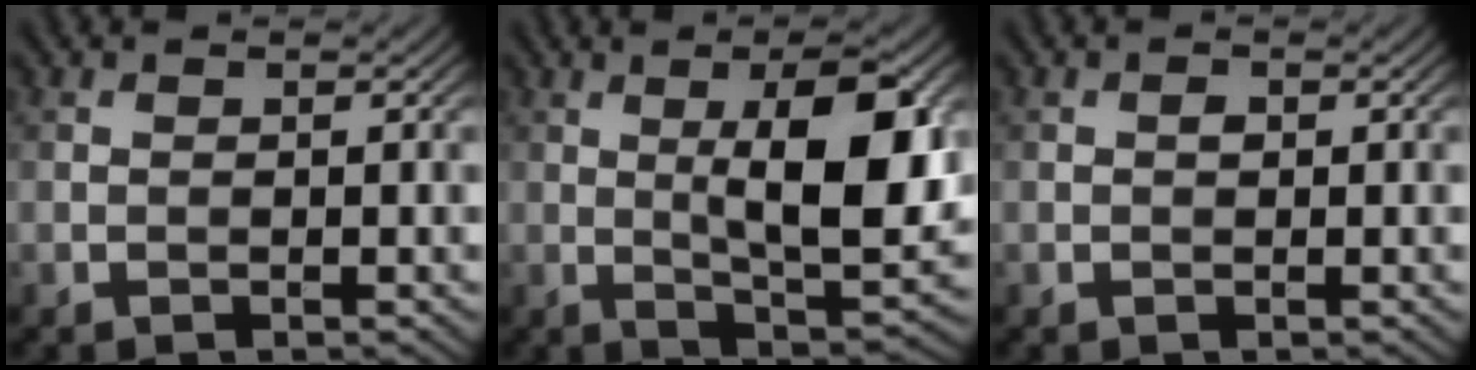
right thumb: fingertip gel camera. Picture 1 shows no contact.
{"total": 12.2, "force": [2.3, 3.9, 11.3], "torque": [-0.168, -0.007, 0.033]}
{"total": 0.8, "force": [0.1, 0.6, 0.6], "torque": [-0.009, 0.000, -0.001]}